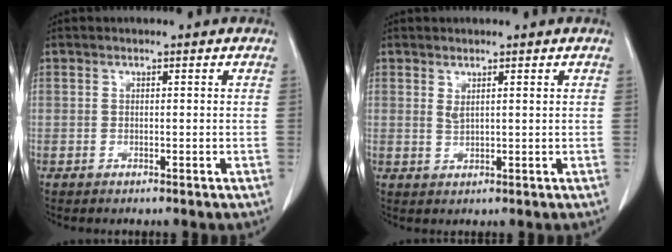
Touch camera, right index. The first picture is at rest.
{"total": 1.6, "force": [0.9, 0.3, 1.2], "torque": [-0.028, 0.000, 0.024]}